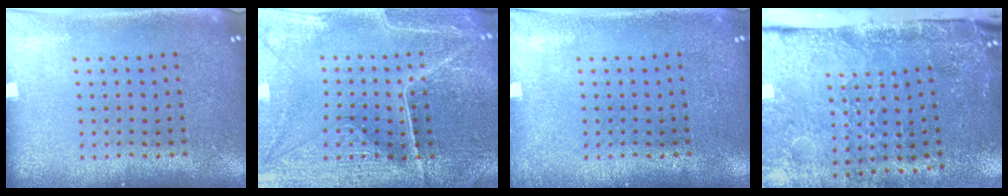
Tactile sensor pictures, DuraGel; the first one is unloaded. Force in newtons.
{"total": 3.5, "press": 3.5, "slide": 0.2}
{"total": 0.7, "press": 0.7, "slide": 0.1}
{"total": 5.1, "press": 4.2, "slide": 3.0}